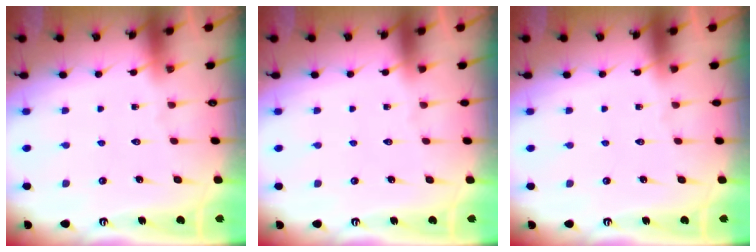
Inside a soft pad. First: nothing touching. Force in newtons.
{"total": 0.0}
{"total": 0.0}